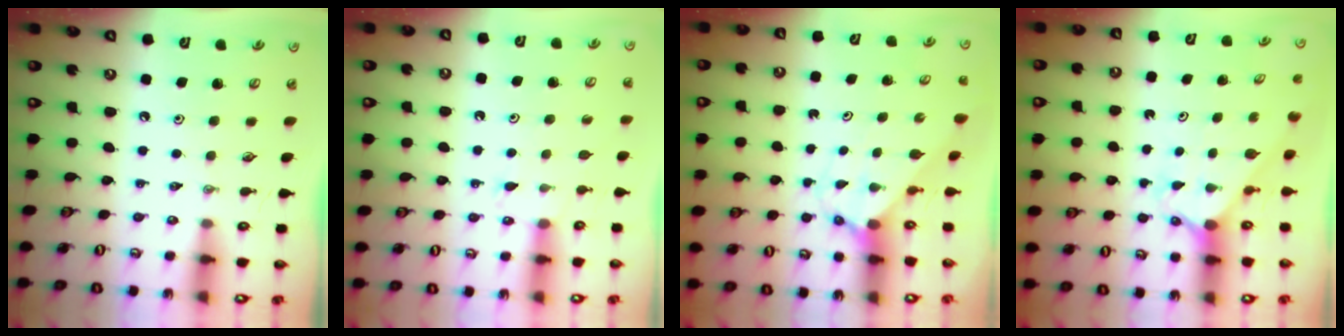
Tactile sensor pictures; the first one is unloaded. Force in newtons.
{"total": 6.0, "press": 6.0, "slide": 0.5}
{"total": 2.4, "press": 2.4, "slide": 0.2}
{"total": 1.8, "press": 1.8, "slide": 0.2}